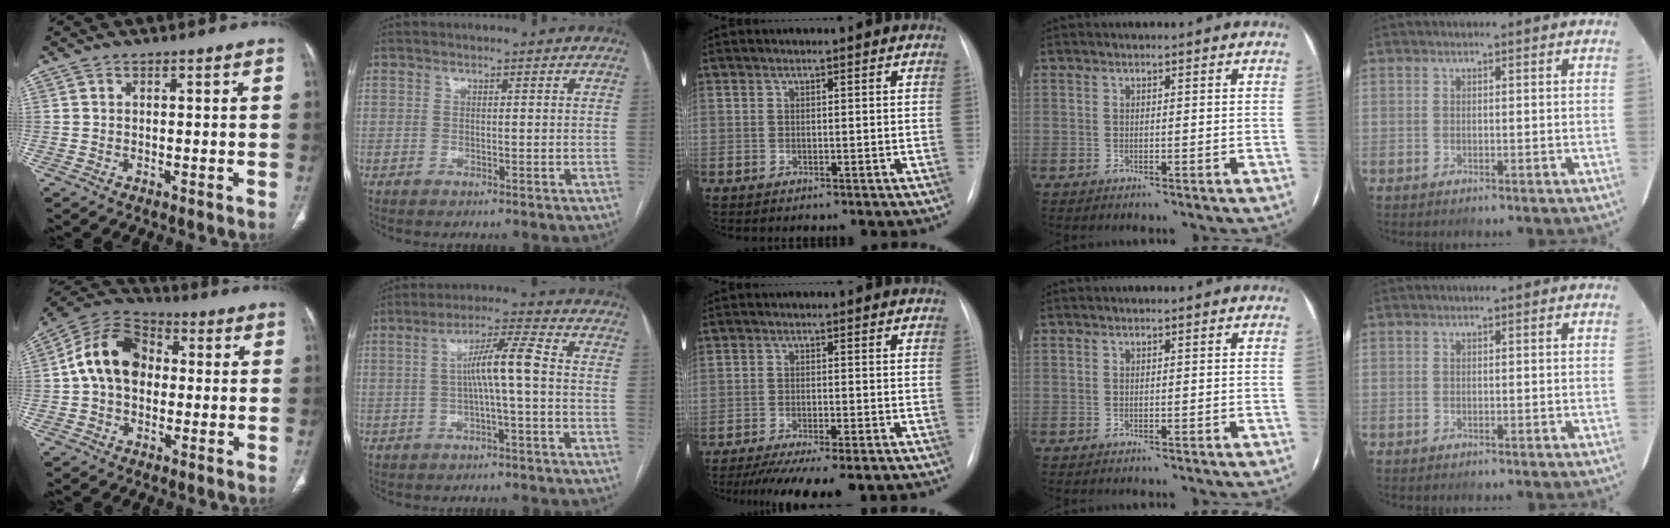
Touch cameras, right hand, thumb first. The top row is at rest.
{"thumb": {"total": 13.1, "force": [0.7, 9.6, 8.9], "torque": [-0.145, 0.032, -0.002]}, "index": {"total": 7.1, "force": [-0.4, -0.2, 7.0], "torque": [-0.125, 0.020, -0.007]}, "middle": {"total": 10.3, "force": [-8.0, 1.7, 6.3], "torque": [-0.088, -0.015, -0.118]}}